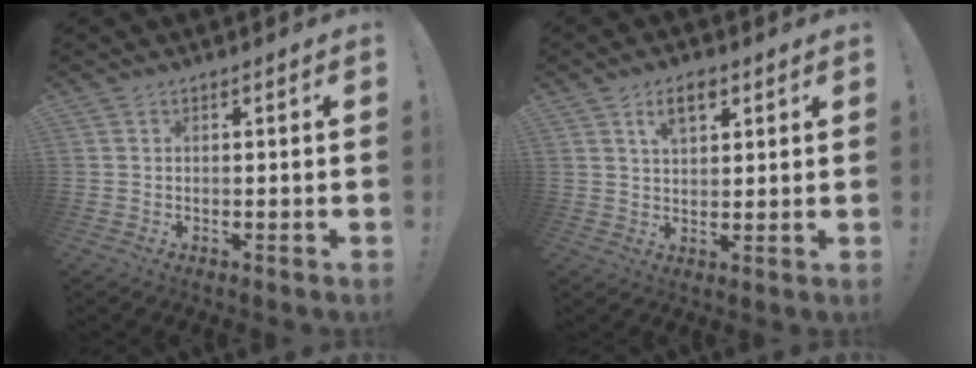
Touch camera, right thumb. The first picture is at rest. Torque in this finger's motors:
{"motor_torque": [0.27, 0.18, 0.61, 0.20, 0.00]}